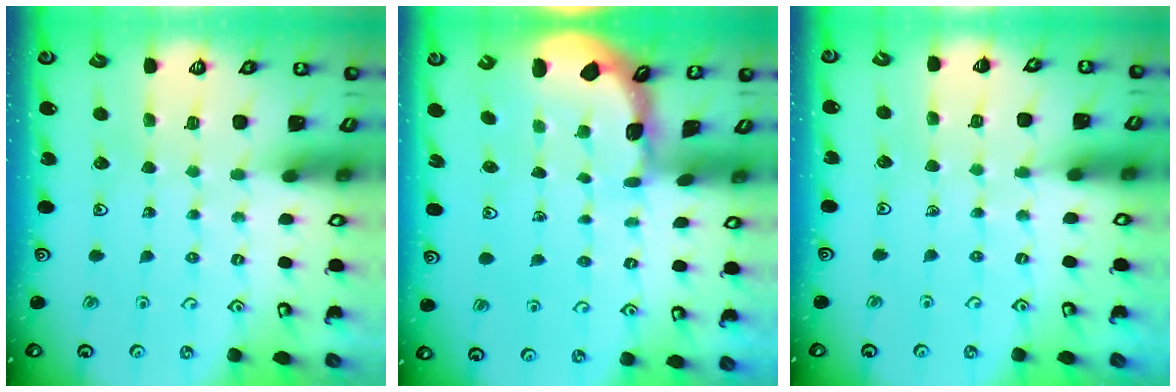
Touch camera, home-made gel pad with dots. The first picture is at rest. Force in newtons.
{"total": 1.0, "press": 1.0, "slide": 0.1}
{"total": 2.7, "press": 2.6, "slide": 0.5}